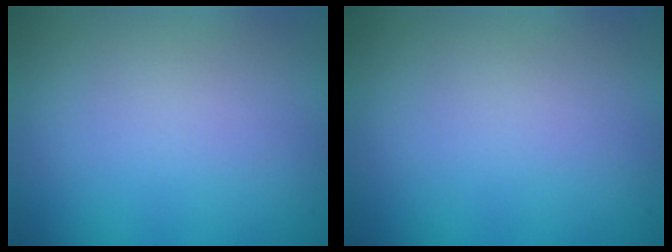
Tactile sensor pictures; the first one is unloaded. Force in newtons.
{"total": 0.0}